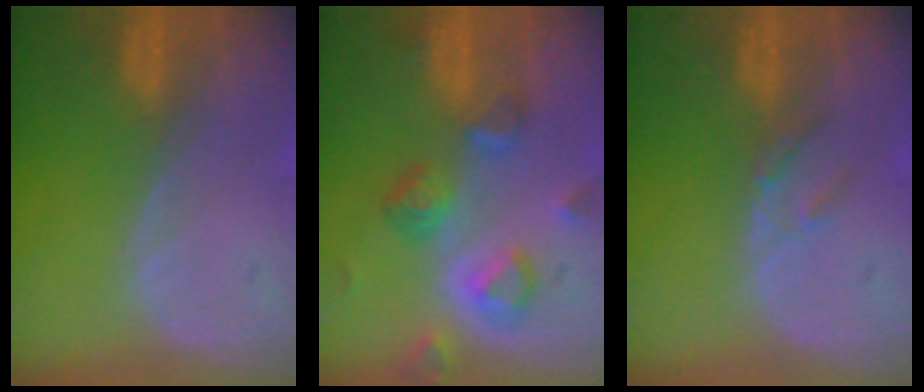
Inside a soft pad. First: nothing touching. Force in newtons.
{"total": 7.1, "press": 6.8, "slide": 2.0}
{"total": 2.0, "press": 1.8, "slide": 0.9}